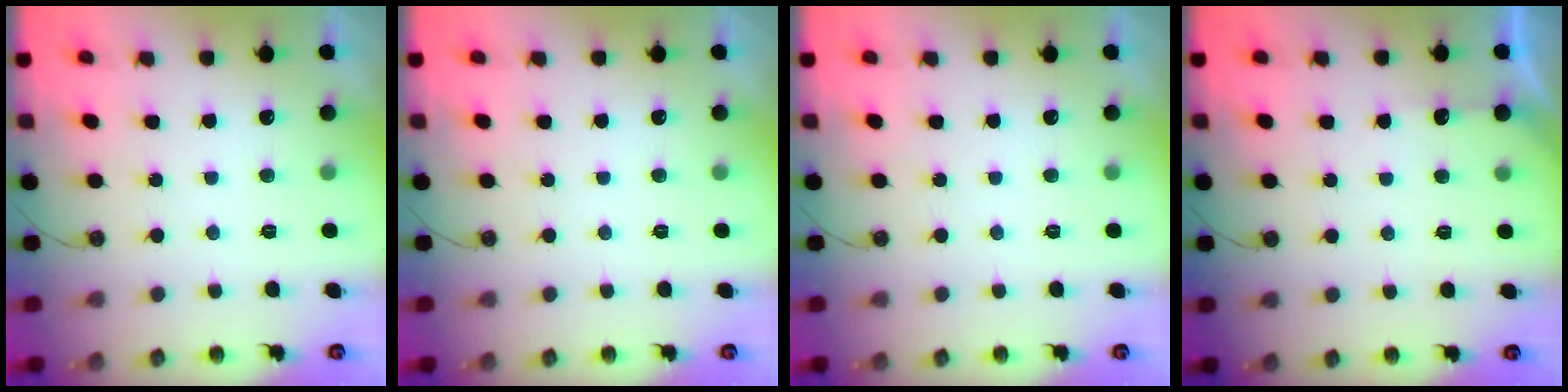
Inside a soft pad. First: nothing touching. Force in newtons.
{"total": 0.0}
{"total": 0.0}
{"total": 2.9, "press": 2.8, "slide": 0.4}